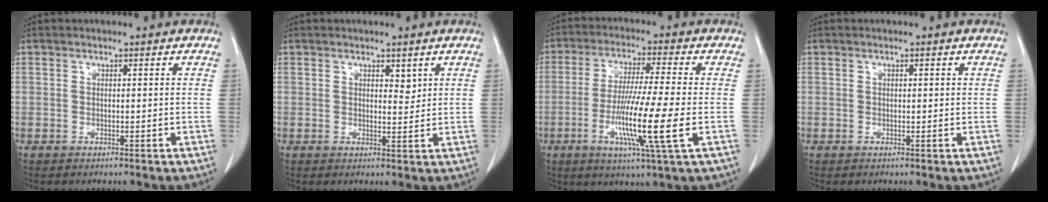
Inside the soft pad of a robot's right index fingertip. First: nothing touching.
{"total": 1.8, "force": [1.1, 0.8, 1.2], "torque": [-0.015, -0.009, 0.018]}
{"total": 12.3, "force": [-3.2, -0.8, 11.9], "torque": [-0.226, -0.023, -0.061]}
{"total": 0.6, "force": [0.2, 0.2, 0.5], "torque": [-0.007, 0.001, 0.001]}